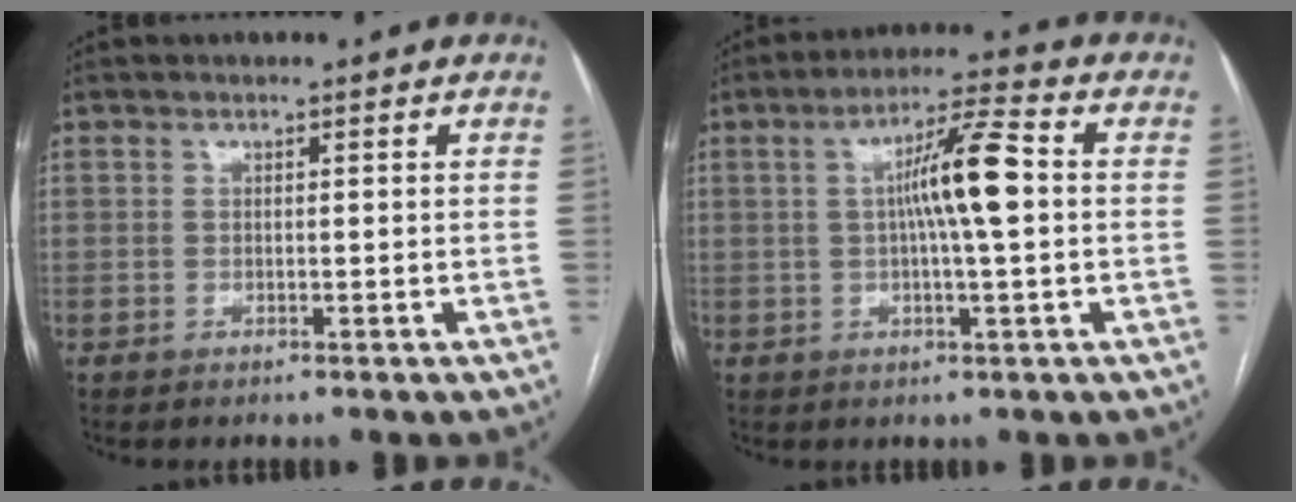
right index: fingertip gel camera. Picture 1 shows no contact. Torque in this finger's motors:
{"motor_torque": [1.08, 0.29, 0.31, 0.17]}